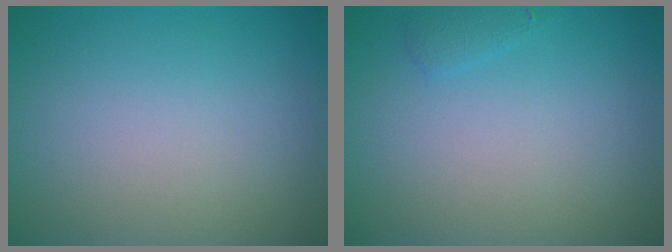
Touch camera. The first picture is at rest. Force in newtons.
{"total": 0.8, "press": 0.8, "slide": 0.1}